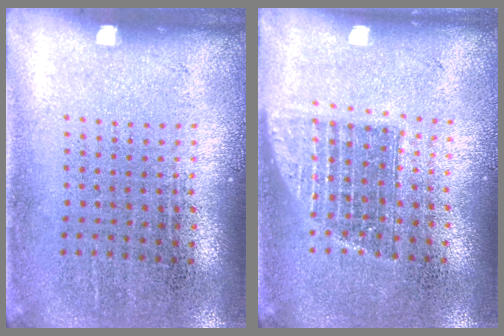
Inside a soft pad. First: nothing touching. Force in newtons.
{"total": 1.2, "press": 1.0, "slide": 0.7}